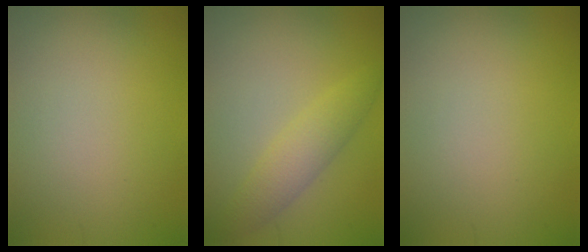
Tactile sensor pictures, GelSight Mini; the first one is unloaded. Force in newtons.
{"total": 2.9, "press": 2.9, "slide": 0.1}
{"total": 0.0}